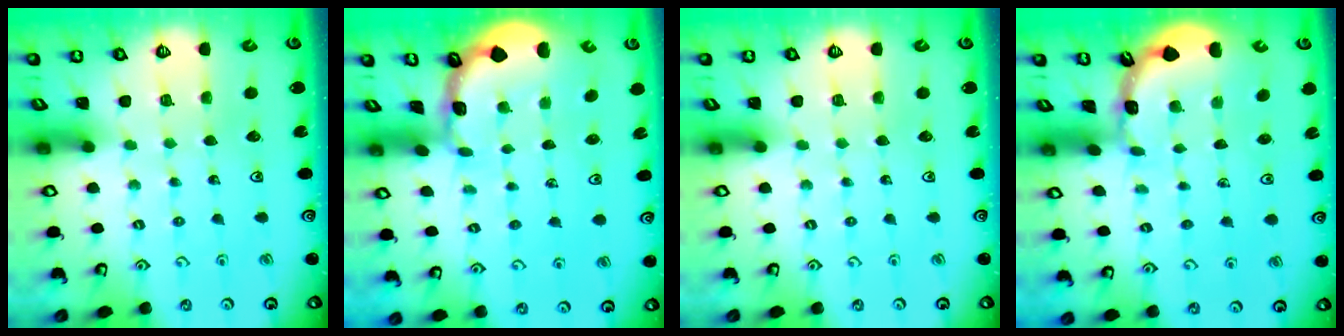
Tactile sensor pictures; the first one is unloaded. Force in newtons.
{"total": 1.5, "press": 1.5, "slide": 0.2}
{"total": 0.0}
{"total": 1.8, "press": 1.8, "slide": 0.1}